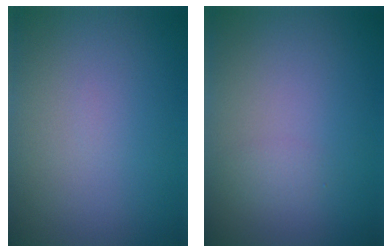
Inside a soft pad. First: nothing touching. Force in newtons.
{"total": 0.9, "press": 0.9, "slide": 0.0}